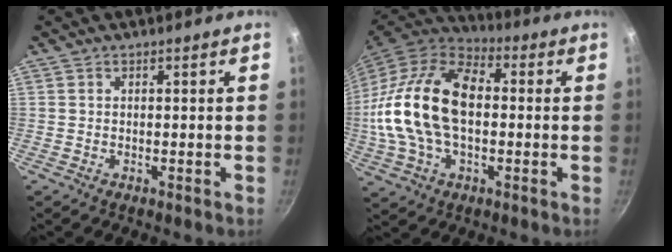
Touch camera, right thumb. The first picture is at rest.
{"total": 23.4, "force": [0.2, 14.4, 18.5], "torque": [-0.349, 0.031, -0.004]}